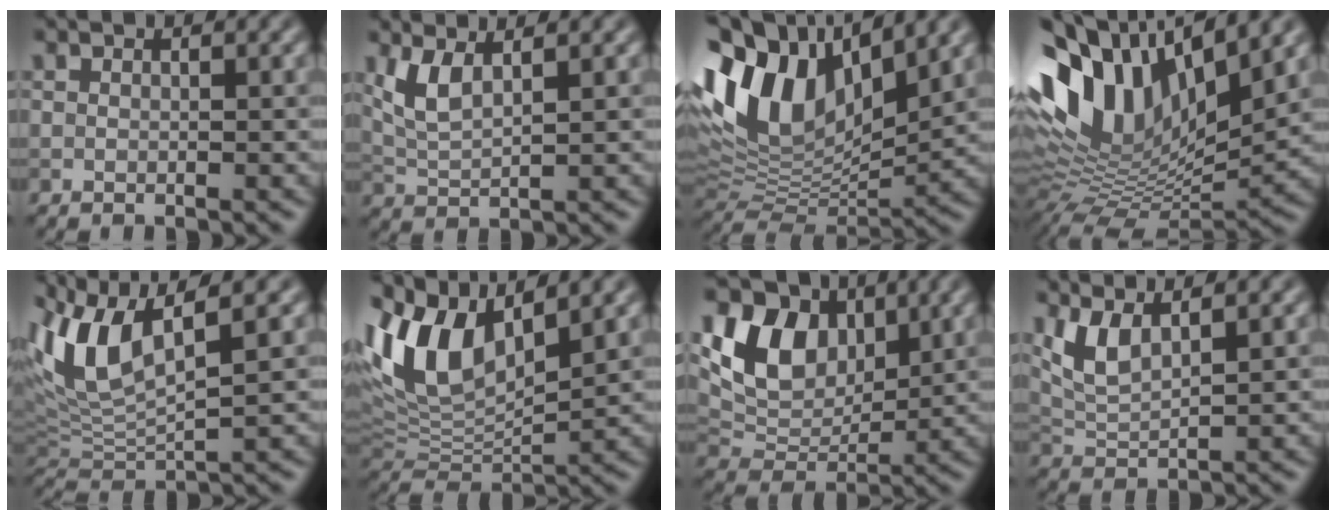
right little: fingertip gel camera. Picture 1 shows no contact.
{"total": 3.1, "force": [1.6, 1.0, 2.4], "torque": [-0.060, -0.003, 0.037]}
{"total": 13.0, "force": [6.2, 6.6, 9.3], "torque": [-0.190, 0.029, 0.111]}
{"total": 12.9, "force": [5.0, 6.6, 9.9], "torque": [-0.179, 0.022, 0.084]}
{"total": 7.5, "force": [3.2, 2.3, 6.4], "torque": [-0.140, 0.014, 0.061]}
{"total": 9.2, "force": [4.5, 4.0, 7.0], "torque": [-0.146, 0.012, 0.081]}
{"total": 7.8, "force": [3.4, 5.3, 4.7], "torque": [-0.085, -0.003, 0.059]}
{"total": 3.3, "force": [2.0, 1.1, 2.5], "torque": [-0.063, -0.003, 0.045]}